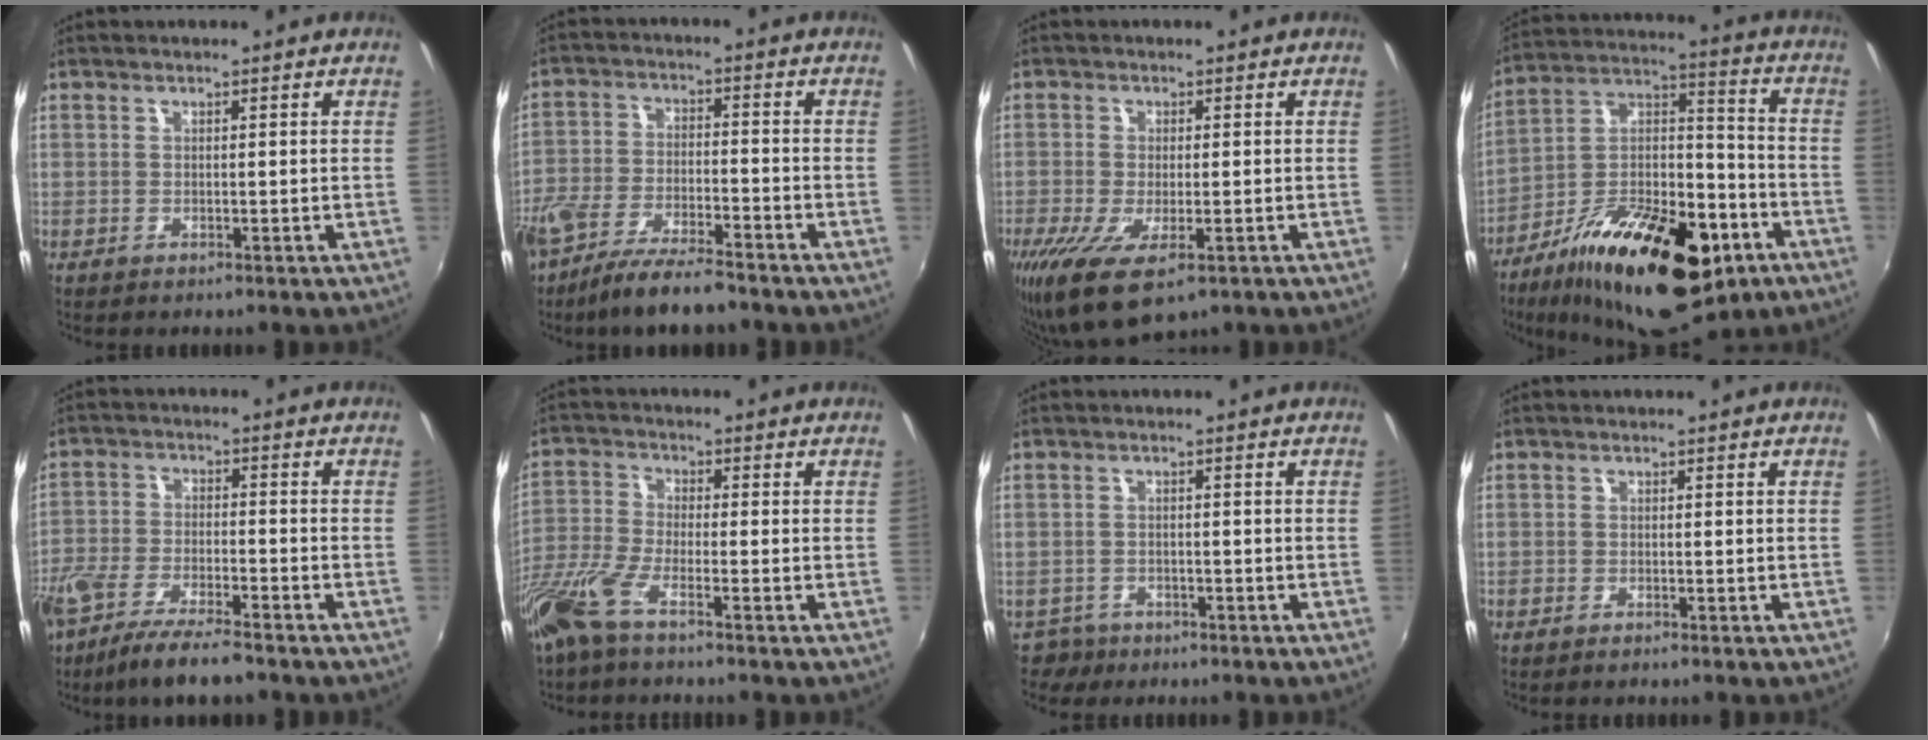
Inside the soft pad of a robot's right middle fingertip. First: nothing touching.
{"total": 12.2, "force": [-9.1, 3.4, 7.3], "torque": [-0.160, -0.028, -0.164]}
{"total": 9.2, "force": [-4.9, 3.3, 7.1], "torque": [-0.145, -0.040, -0.077]}
{"total": 27.7, "force": [-14.5, 12.2, 20.2], "torque": [-0.340, -0.002, -0.223]}
{"total": 11.4, "force": [-8.8, 2.6, 6.9], "torque": [-0.156, -0.031, -0.161]}
{"total": 8.6, "force": [-6.3, 1.2, 5.7], "torque": [-0.128, -0.020, -0.129]}
{"total": 3.3, "force": [-2.5, 2.2, 0.2], "torque": [-0.014, 0.002, -0.043]}
{"total": 0.9, "force": [-0.8, 0.2, 0.3], "torque": [-0.007, -0.004, -0.017]}